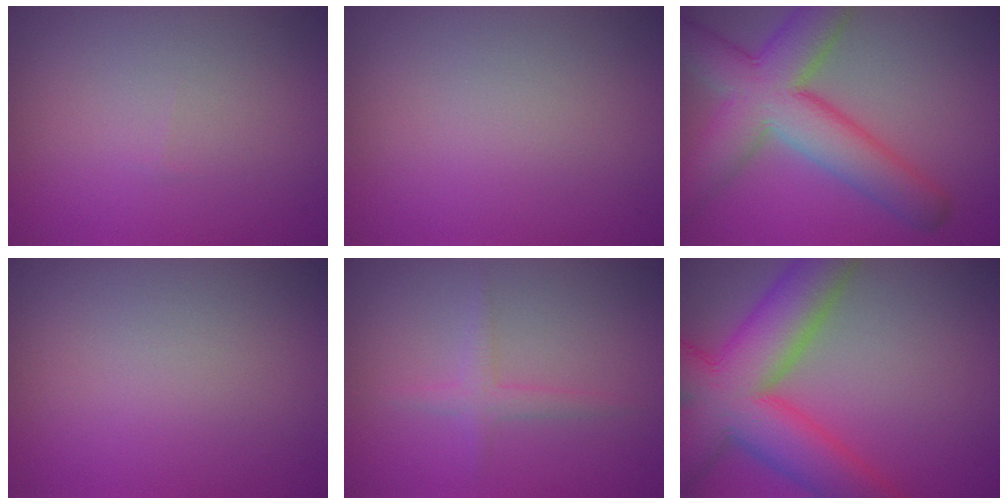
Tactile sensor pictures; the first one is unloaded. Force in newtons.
{"total": 0.0}
{"total": 9.0, "press": 9.0, "slide": 0.4}
{"total": 0.0}
{"total": 1.5, "press": 1.5, "slide": 0.1}
{"total": 12.3, "press": 12.3, "slide": 0.4}